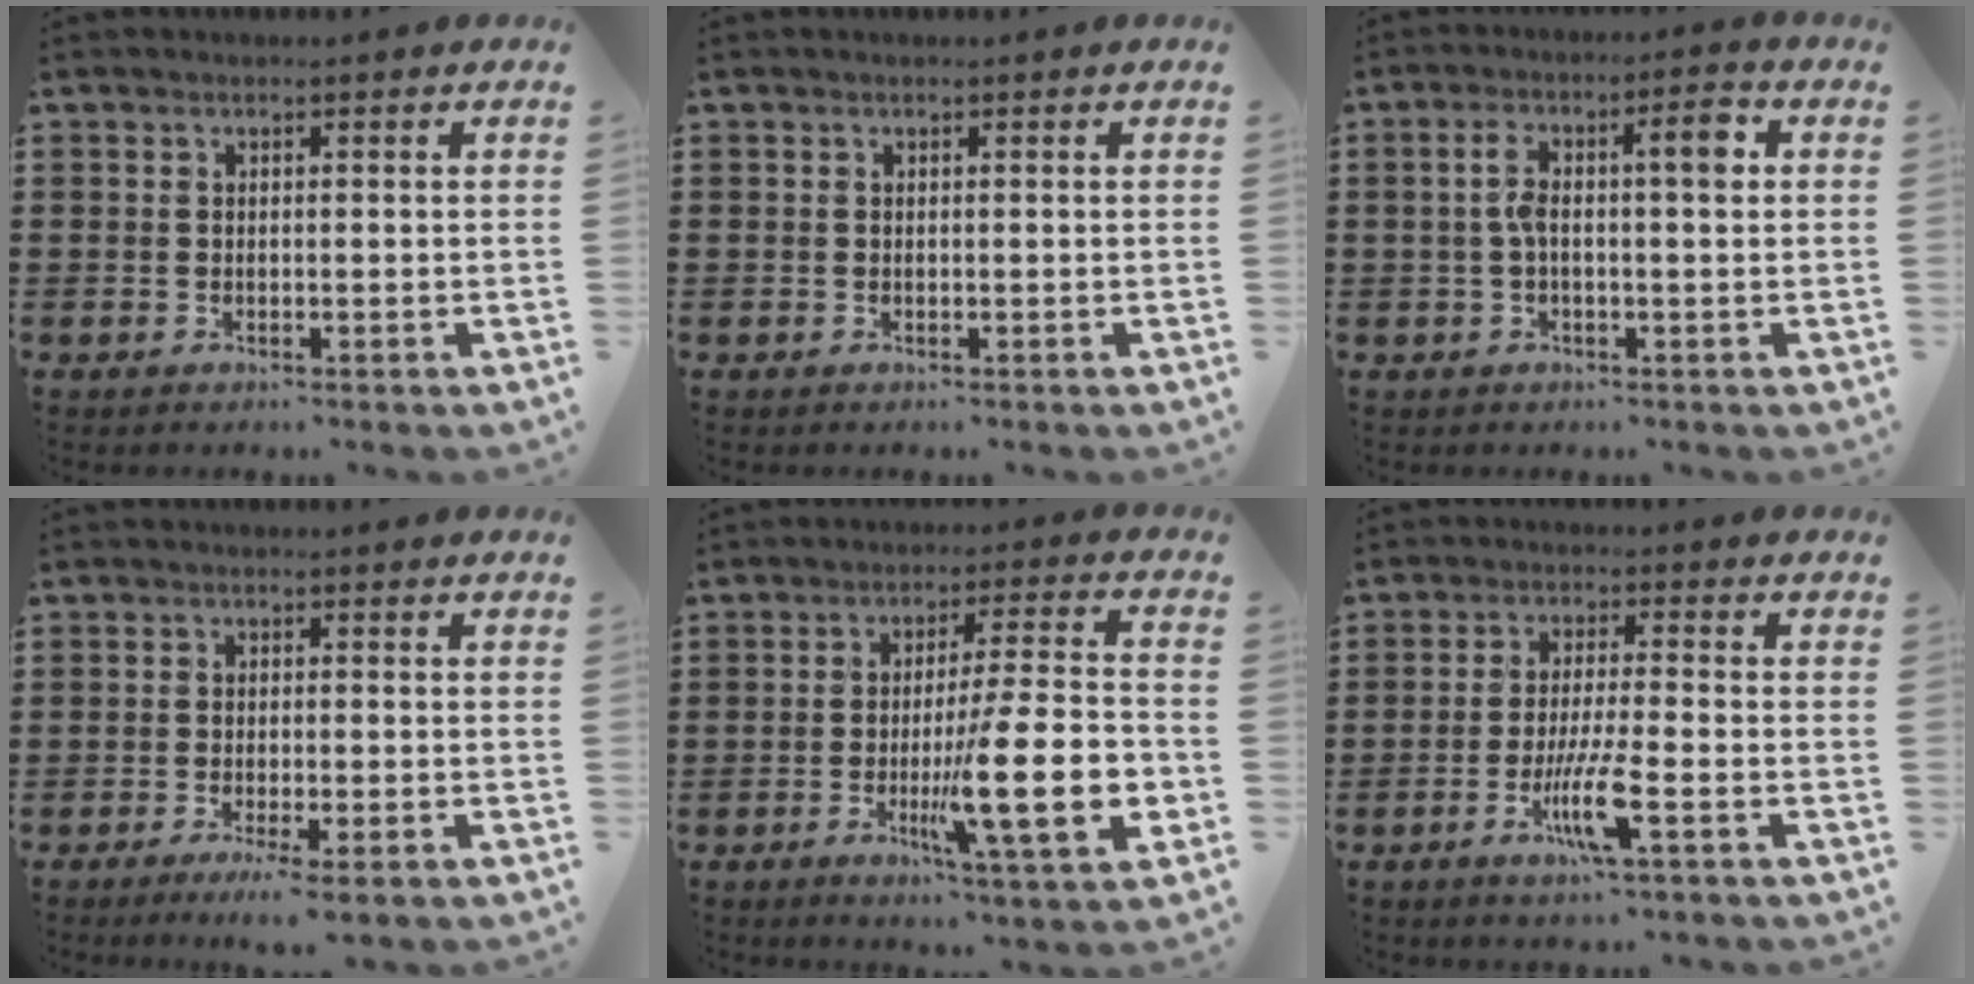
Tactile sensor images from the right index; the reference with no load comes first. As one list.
[{"total": 0.0}, {"total": 6.3, "force": [0.7, 1.8, 6.1], "torque": [-0.109, 0.010, 0.005]}, {"total": 2.5, "force": [-1.8, -0.1, 1.7], "torque": [-0.035, -0.005, -0.034]}, {"total": 15.5, "force": [-4.0, 2.3, 14.8], "torque": [-0.243, -0.010, -0.064]}, {"total": 7.1, "force": [-3.1, 0.5, 6.4], "torque": [-0.129, -0.015, -0.059]}]